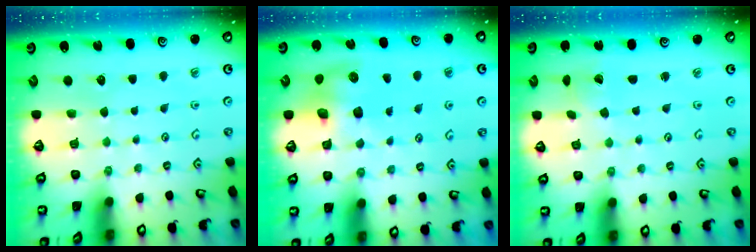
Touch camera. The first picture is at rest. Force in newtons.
{"total": 8.7, "press": 8.6, "slide": 1.0}
{"total": 0.6, "press": 0.6, "slide": 0.1}